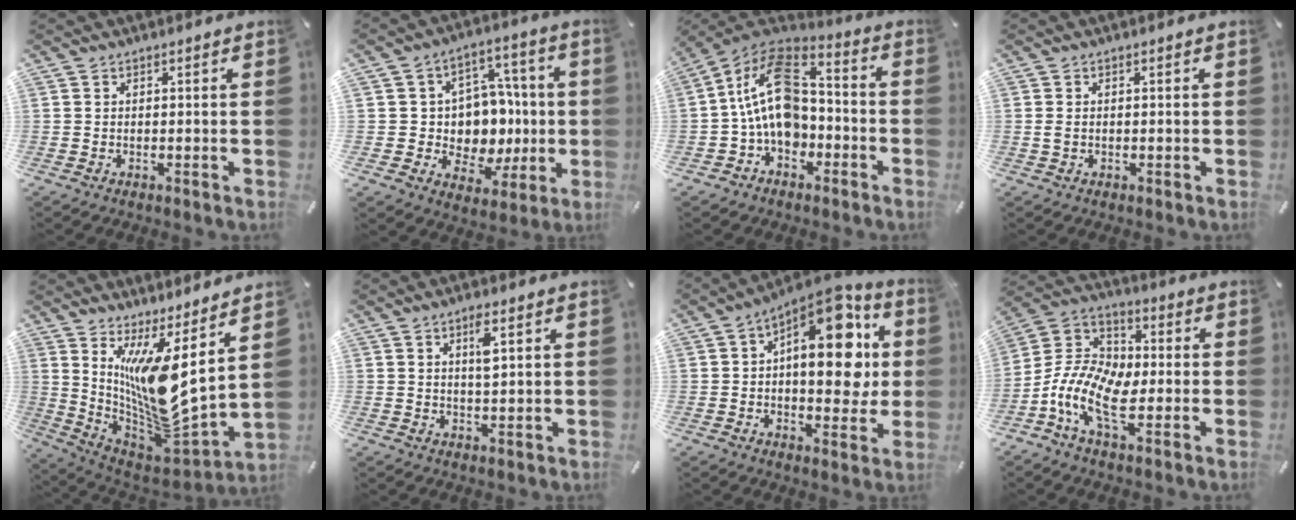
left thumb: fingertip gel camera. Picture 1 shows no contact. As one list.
[{"total": 11.5, "force": [0.2, 10.9, 3.7], "torque": [-0.040, -0.013, 0.016]}, {"total": 16.1, "force": [-0.9, 11.8, 10.9], "torque": [-0.211, 0.015, -0.015]}, {"total": 1.3, "force": [-0.1, 0.7, 1.1], "torque": [-0.022, 0.003, -0.002]}, {"total": 13.8, "force": [4.6, 3.4, 12.6], "torque": [-0.243, -0.089, 0.074]}, {"total": 4.6, "force": [1.9, 1.2, 4.0], "torque": [-0.070, -0.002, 0.027]}, {"total": 17.9, "force": [5.7, 9.3, 14.2], "torque": [-0.180, -0.046, 0.093]}, {"total": 12.0, "force": [-4.8, 6.6, 8.8], "torque": [-0.205, -0.002, -0.094]}]